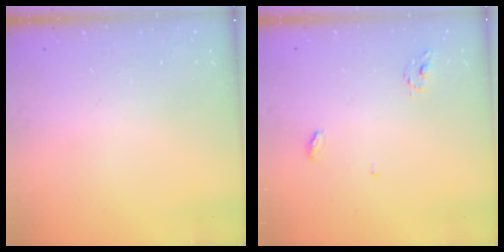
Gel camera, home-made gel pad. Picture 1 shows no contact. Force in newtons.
{"total": 3.6, "press": 3.5, "slide": 0.3}